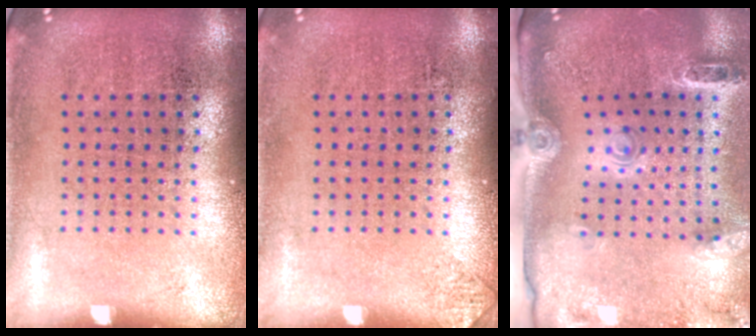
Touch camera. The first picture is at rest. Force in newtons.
{"total": 0.6, "press": 0.6, "slide": 0.1}
{"total": 3.0, "press": 2.1, "slide": 2.2}